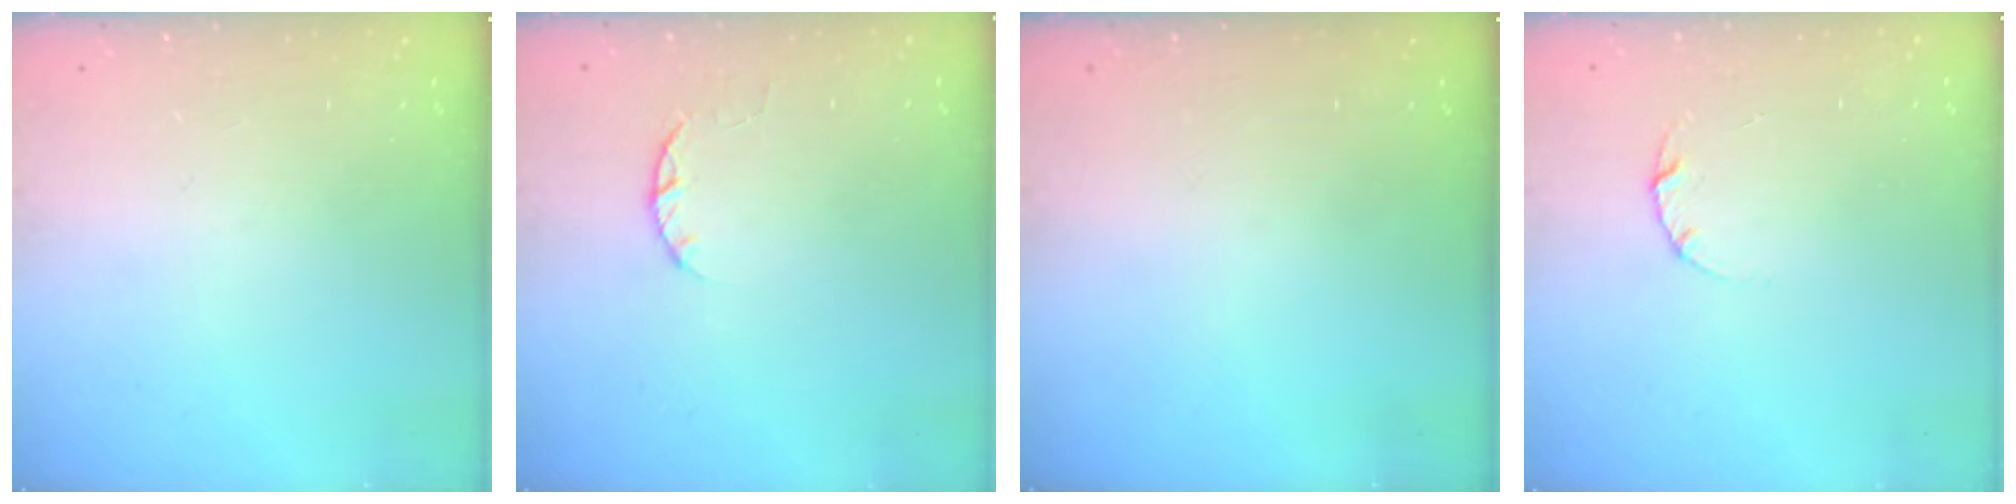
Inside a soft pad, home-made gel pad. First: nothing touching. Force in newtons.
{"total": 2.5, "press": 2.4, "slide": 0.4}
{"total": 0.0}
{"total": 3.0, "press": 3.0, "slide": 0.4}